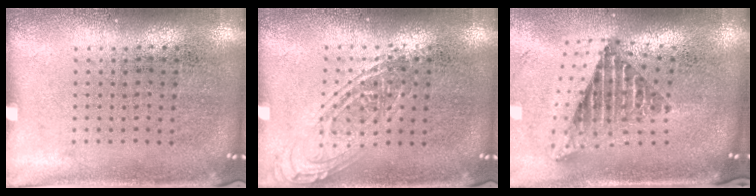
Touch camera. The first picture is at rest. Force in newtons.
{"total": 1.2, "press": 1.2, "slide": 0.1}
{"total": 2.5, "press": 1.7, "slide": 1.9}